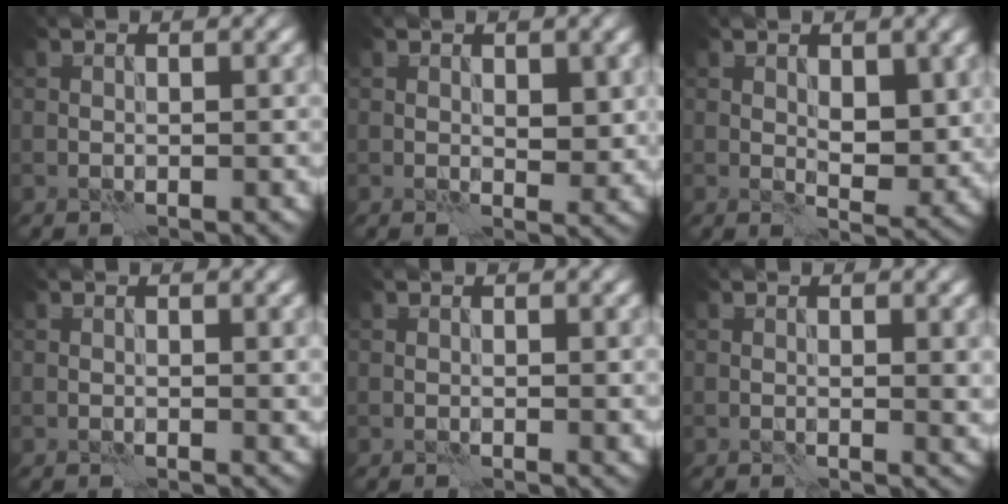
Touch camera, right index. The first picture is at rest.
{"total": 2.2, "force": [0.6, 1.1, 1.8], "torque": [-0.023, -0.005, 0.013]}
{"total": 3.8, "force": [1.0, 1.9, 3.1], "torque": [-0.047, -0.009, 0.020]}
{"total": 0.6, "force": [0.4, 0.1, 0.5], "torque": [-0.004, 0.000, 0.004]}
{"total": 0.6, "force": [0.3, 0.1, 0.5], "torque": [-0.003, -0.001, 0.002]}
{"total": 1.4, "force": [0.4, 0.3, 1.3], "torque": [-0.014, -0.005, 0.005]}